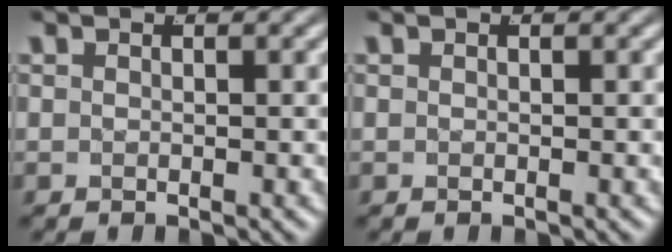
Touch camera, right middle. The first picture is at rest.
{"total": 0.0}